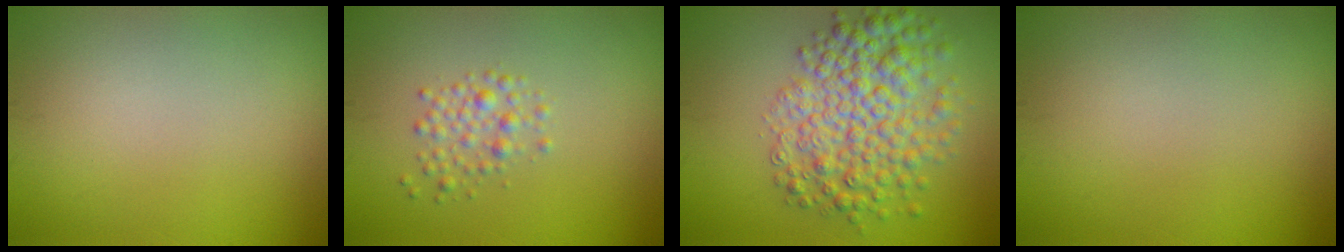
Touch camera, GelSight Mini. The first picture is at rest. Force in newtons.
{"total": 1.8, "press": 1.8, "slide": 0.0}
{"total": 6.8, "press": 6.8, "slide": 0.2}
{"total": 0.0}